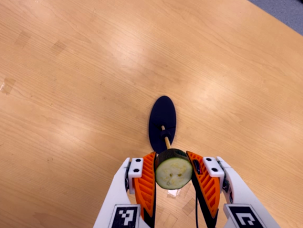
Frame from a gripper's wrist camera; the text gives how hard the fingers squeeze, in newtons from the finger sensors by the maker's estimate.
{"total": 11.0, "left": 9.5, "right": 12.5}